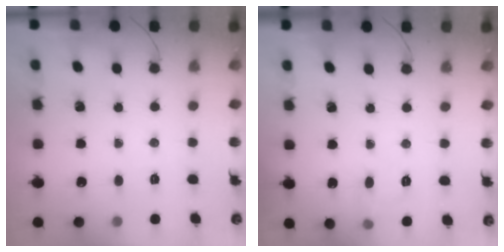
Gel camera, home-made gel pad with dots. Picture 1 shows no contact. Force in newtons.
{"total": 7.6, "press": 7.5, "slide": 1.3}